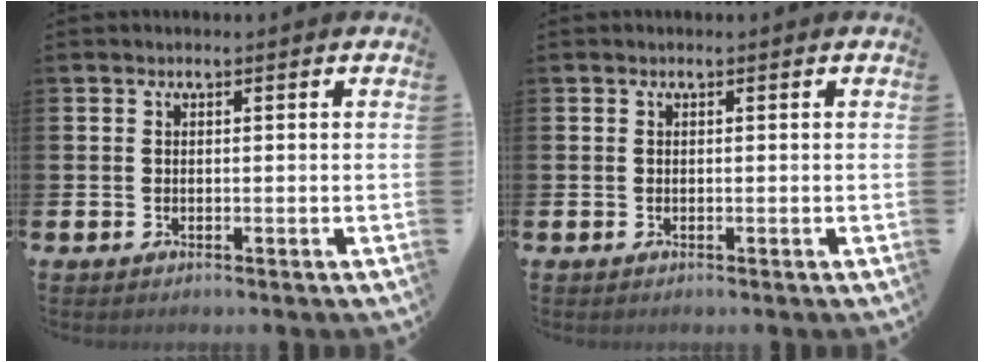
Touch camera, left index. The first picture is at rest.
{"total": 0.0}